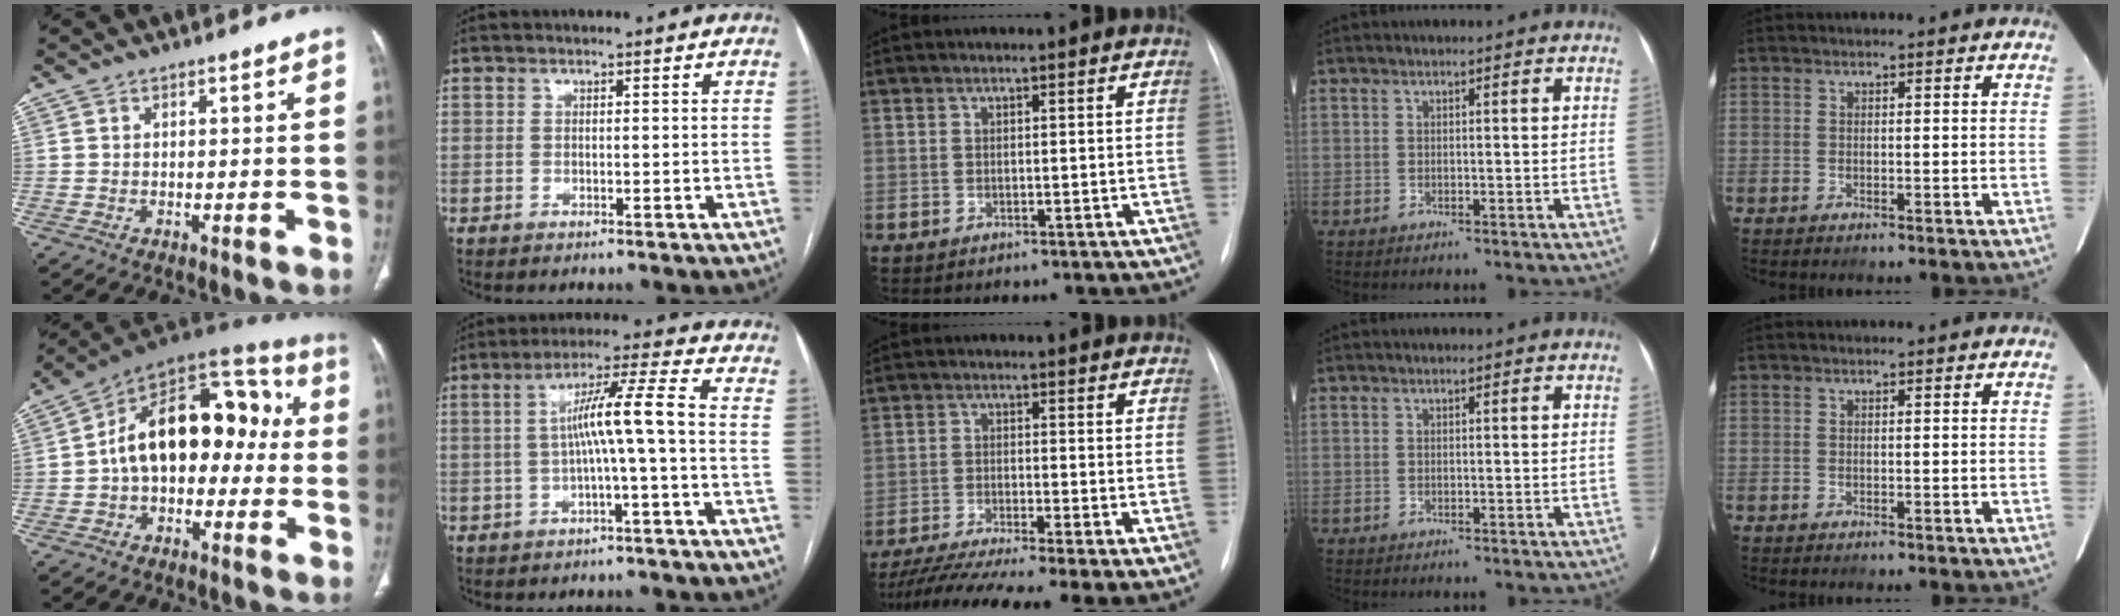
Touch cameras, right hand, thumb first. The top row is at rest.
{"thumb": {"total": 20.2, "force": [0.2, 12.4, 16.0], "torque": [-0.212, 0.059, -0.008]}, "index": {"total": 7.9, "force": [-0.8, -0.8, 7.9], "torque": [-0.136, 0.025, -0.011]}, "middle": {"total": 12.6, "force": [-8.6, 1.6, 9.1], "torque": [-0.160, -0.024, -0.142]}}